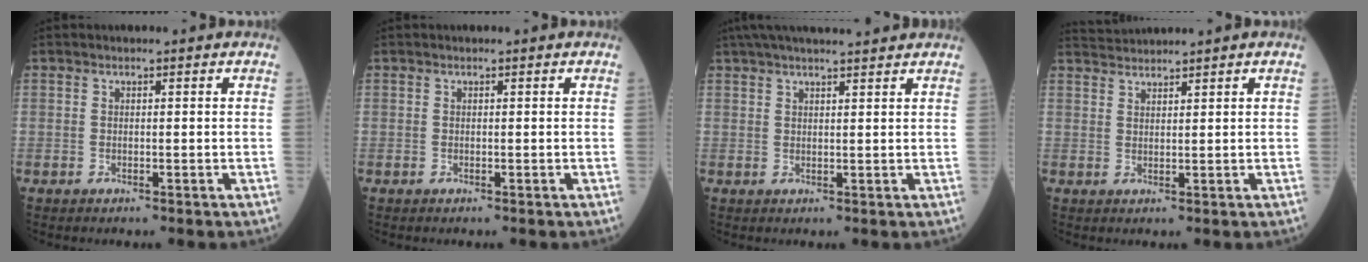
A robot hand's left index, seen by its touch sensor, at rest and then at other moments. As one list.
[{"total": 0.0}, {"total": 11.6, "force": [10.2, 0.7, 5.5], "torque": [-0.091, 0.036, 0.142]}, {"total": 2.7, "force": [2.5, -0.9, -0.3], "torque": [-0.002, 0.012, 0.059]}]